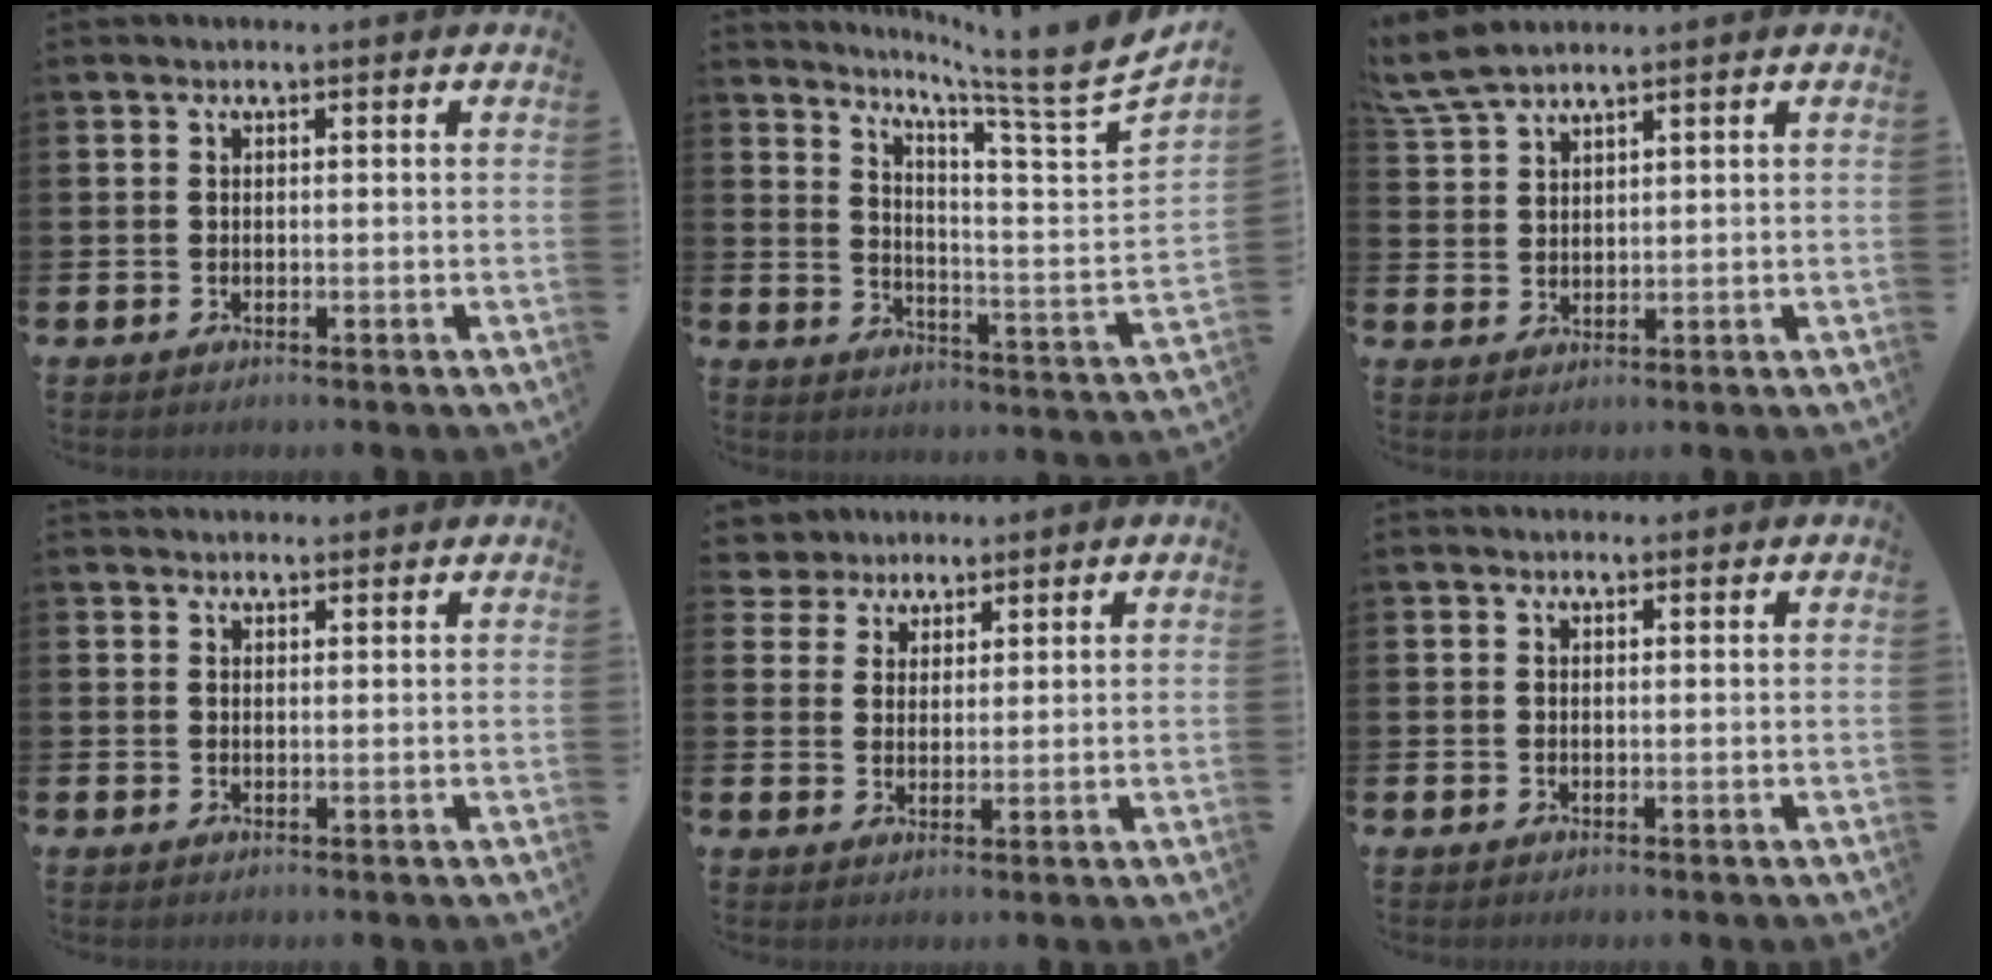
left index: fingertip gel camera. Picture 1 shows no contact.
{"total": 6.2, "force": [5.3, -1.3, 2.9], "torque": [-0.064, -0.071, 0.078]}
{"total": 5.0, "force": [4.7, 0.7, 1.7], "torque": [-0.048, -0.013, 0.088]}
{"total": 1.8, "force": [1.7, 0.4, 0.0], "torque": [0.006, -0.008, 0.031]}
{"total": 4.1, "force": [3.5, 2.0, -0.8], "torque": [-0.011, -0.009, 0.065]}
{"total": 0.9, "force": [0.9, 0.2, 0.0], "torque": [0.009, -0.003, 0.014]}